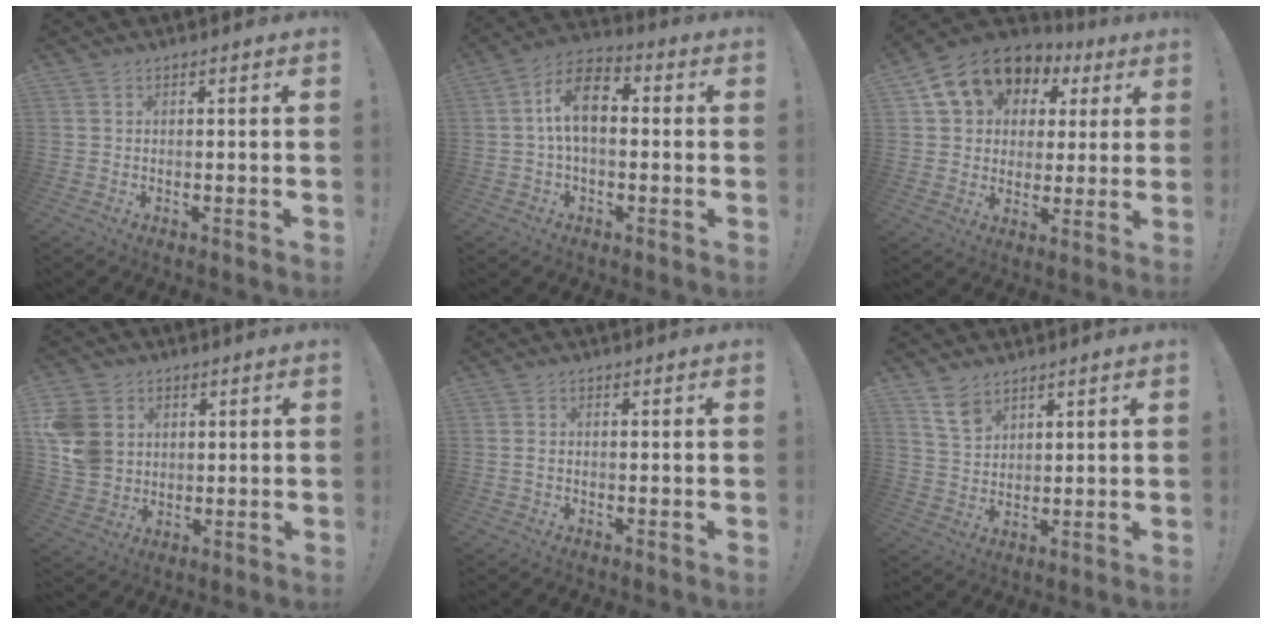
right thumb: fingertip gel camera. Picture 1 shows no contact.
{"total": 11.2, "force": [1.1, 6.5, 9.0], "torque": [-0.161, 0.012, 0.023]}
{"total": 14.3, "force": [6.8, 11.0, 6.1], "torque": [-0.100, -0.032, 0.139]}
{"total": 11.7, "force": [2.8, 10.1, 5.1], "torque": [-0.094, -0.016, 0.058]}
{"total": 0.7, "force": [-0.1, 0.2, 0.6], "torque": [-0.018, 0.003, -0.001]}
{"total": 7.2, "force": [5.3, 4.1, 2.6], "torque": [-0.041, -0.033, 0.102]}